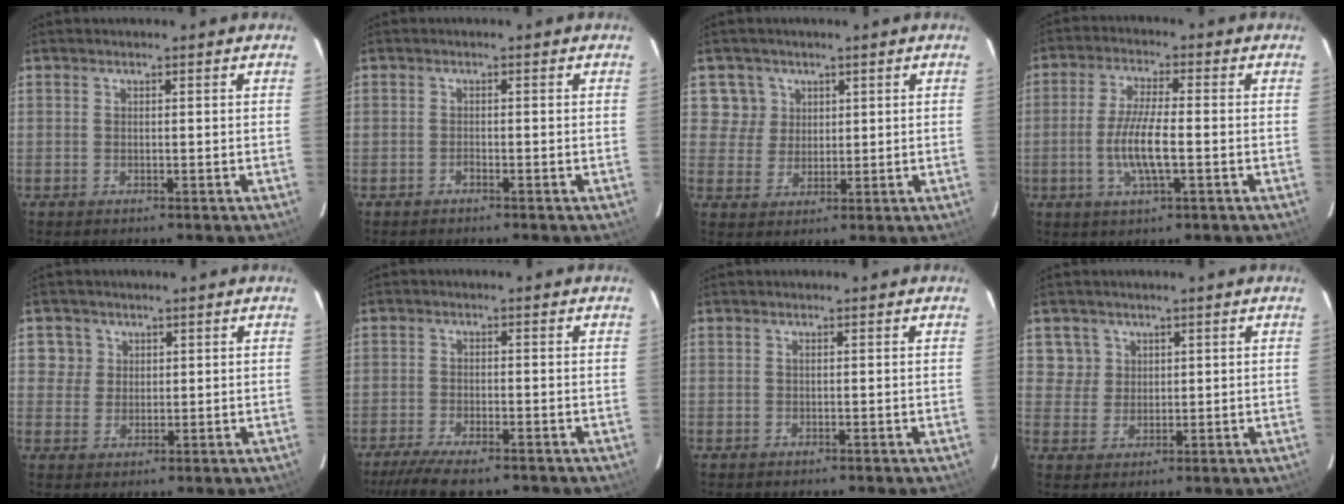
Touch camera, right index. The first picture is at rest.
{"total": 0.8, "force": [-0.7, 0.1, 0.2], "torque": [-0.007, 0.004, -0.016]}
{"total": 4.7, "force": [1.8, 4.4, 0.2], "torque": [0.013, 0.021, 0.035]}
{"total": 8.0, "force": [-2.0, 1.5, 7.6], "torque": [-0.151, -0.002, -0.041]}
{"total": 3.7, "force": [1.1, 3.5, 0.2], "torque": [0.016, 0.024, 0.020]}
{"total": 8.9, "force": [-7.3, 2.1, 4.8], "torque": [-0.116, -0.023, -0.125]}
{"total": 0.0}
{"total": 3.8, "force": [1.5, 3.5, 0.1], "torque": [0.019, 0.022, 0.030]}